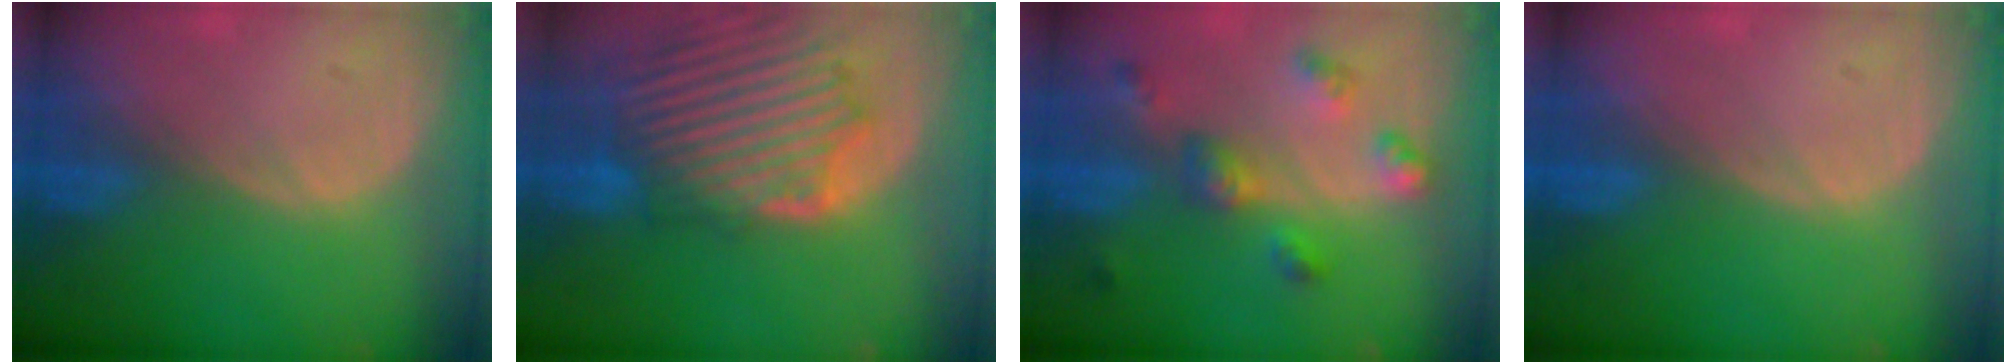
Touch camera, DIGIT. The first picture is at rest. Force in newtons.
{"total": 12.9, "press": 11.6, "slide": 5.7}
{"total": 6.5, "press": 5.8, "slide": 2.9}
{"total": 0.0}